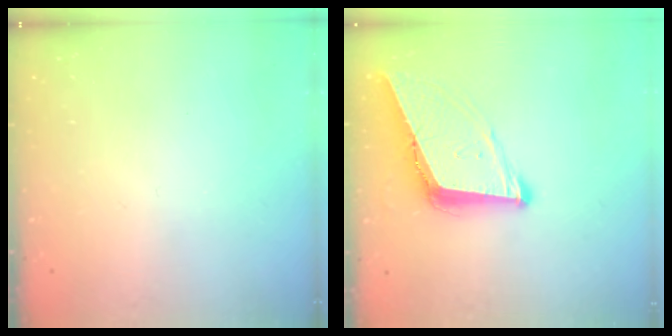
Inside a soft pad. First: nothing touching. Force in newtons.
{"total": 10.3, "press": 9.6, "slide": 3.6}